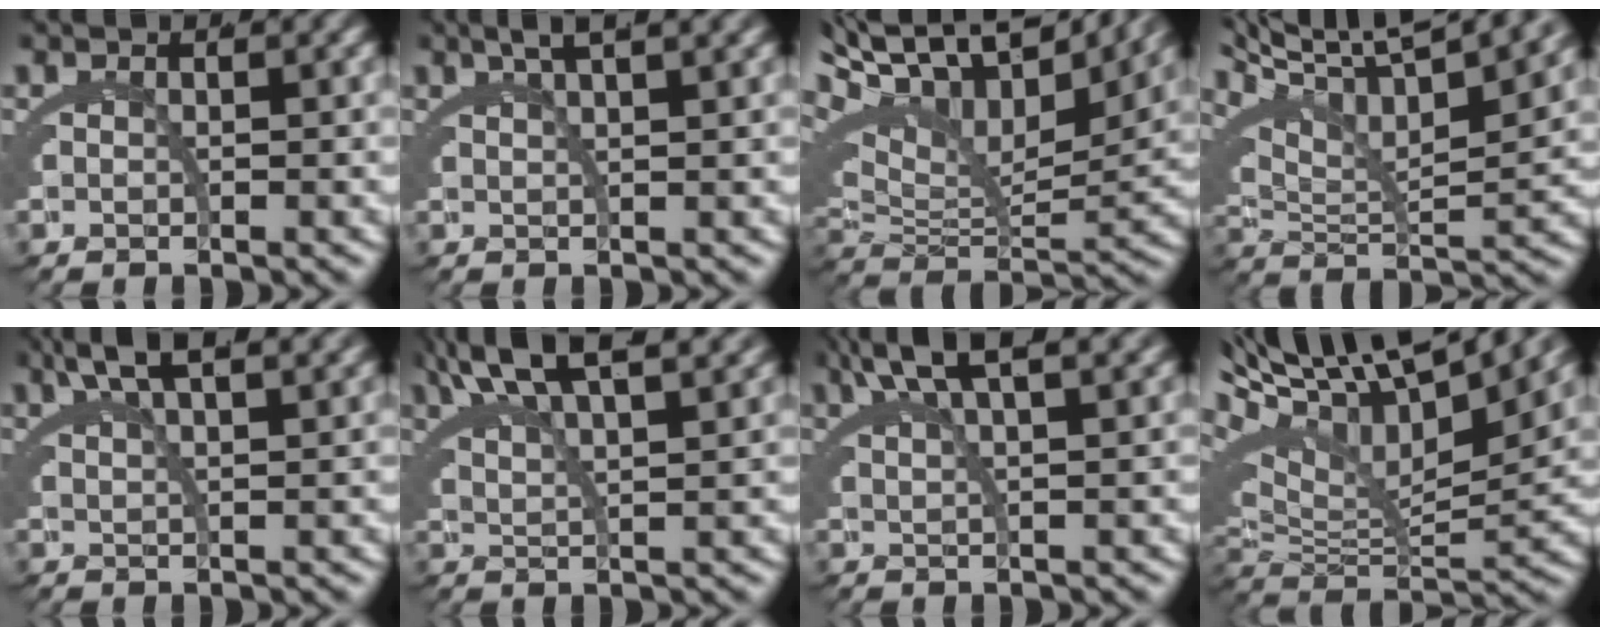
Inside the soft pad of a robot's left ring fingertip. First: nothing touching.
{"total": 2.7, "force": [2.3, -0.5, 1.2], "torque": [-0.018, 0.017, 0.038]}
{"total": 12.9, "force": [7.2, 5.8, 8.9], "torque": [-0.137, 0.037, 0.103]}
{"total": 9.0, "force": [5.9, 2.1, 6.4], "torque": [-0.084, 0.026, 0.090]}
{"total": 4.2, "force": [3.6, -1.1, 1.9], "torque": [-0.027, 0.018, 0.061]}
{"total": 6.1, "force": [5.1, -1.0, 3.0], "torque": [-0.048, 0.015, 0.088]}
{"total": 4.8, "force": [3.9, -1.2, 2.5], "torque": [-0.038, 0.019, 0.068]}
{"total": 12.4, "force": [6.9, 5.4, 8.8], "torque": [-0.139, 0.031, 0.103]}